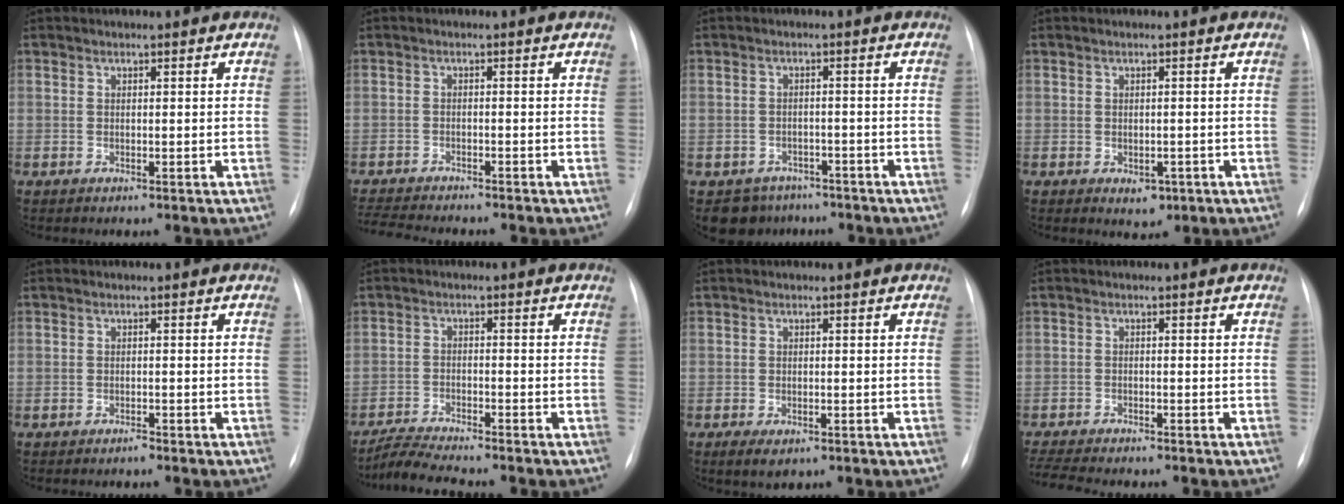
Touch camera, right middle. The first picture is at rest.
{"total": 7.3, "force": [-6.8, 0.6, 2.5], "torque": [-0.042, -0.013, -0.109]}
{"total": 5.7, "force": [-4.4, 3.6, 0.0], "torque": [0.008, 0.015, -0.061]}
{"total": 2.5, "force": [-1.1, 1.7, 1.4], "torque": [-0.013, 0.002, -0.003]}
{"total": 0.6, "force": [-0.6, 0.1, 0.1], "torque": [-0.004, -0.001, -0.009]}
{"total": 6.1, "force": [-5.7, -0.5, 2.1], "torque": [-0.042, -0.022, -0.102]}
{"total": 2.9, "force": [-1.7, 1.4, 1.9], "torque": [-0.032, -0.004, -0.016]}
{"total": 8.1, "force": [-7.3, 0.9, 3.3], "torque": [-0.056, -0.012, -0.114]}